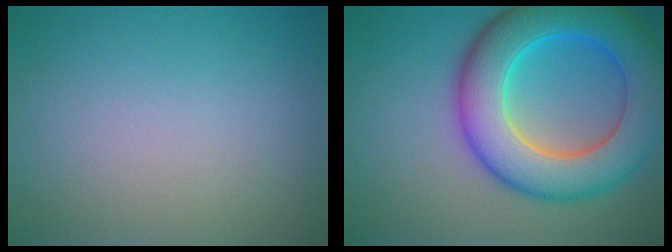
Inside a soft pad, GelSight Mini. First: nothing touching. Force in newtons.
{"total": 11.0, "press": 11.0, "slide": 0.2}